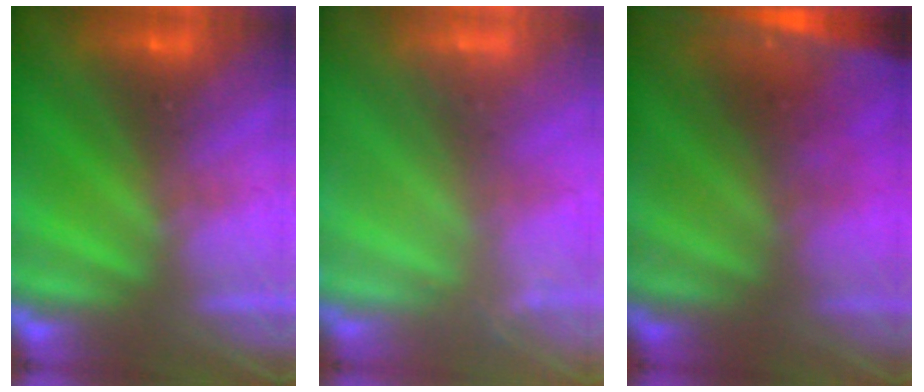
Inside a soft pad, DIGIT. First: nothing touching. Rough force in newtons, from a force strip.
{"total": 2.6}
{"total": 4.6}